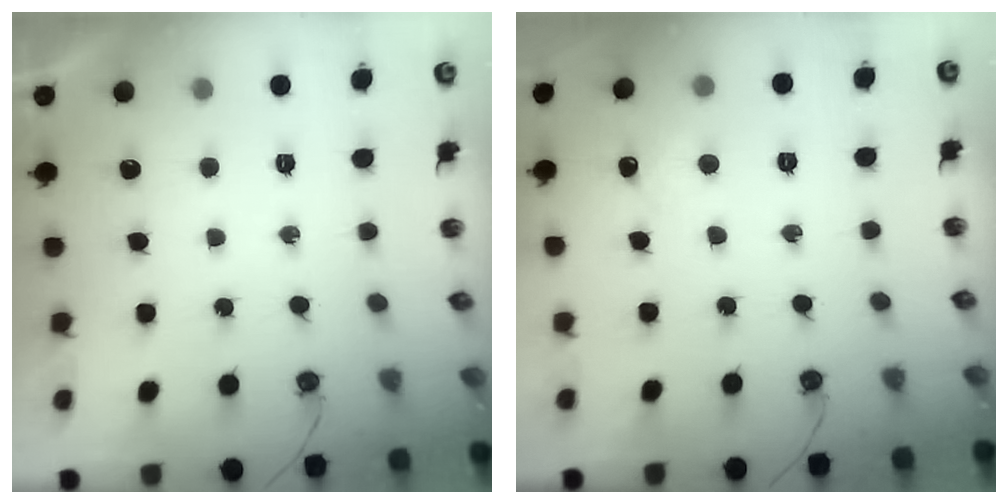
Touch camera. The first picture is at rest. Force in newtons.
{"total": 4.4, "press": 4.4, "slide": 0.6}